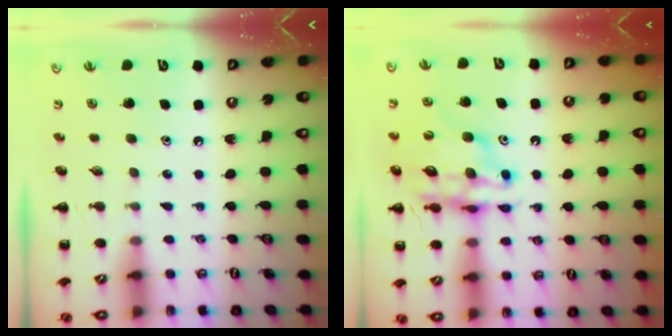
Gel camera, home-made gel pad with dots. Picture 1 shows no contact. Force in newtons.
{"total": 13.2, "press": 12.6, "slide": 3.8}